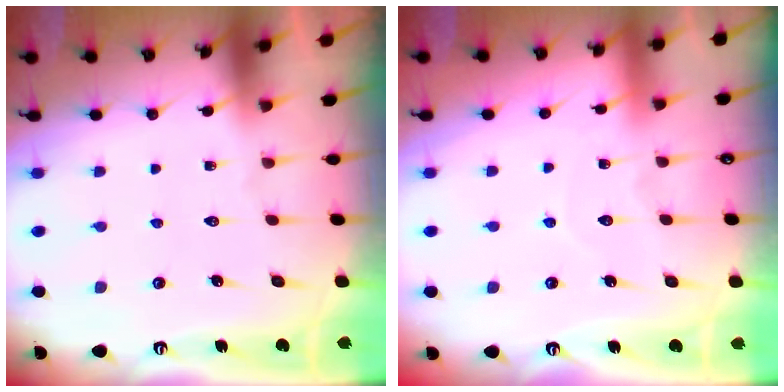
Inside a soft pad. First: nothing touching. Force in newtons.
{"total": 4.5, "press": 4.4, "slide": 0.5}